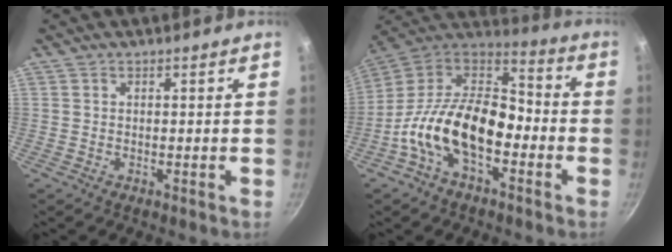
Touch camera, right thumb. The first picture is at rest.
{"total": 19.8, "force": [-6.1, 11.2, 15.1], "torque": [-0.244, 0.063, -0.131]}